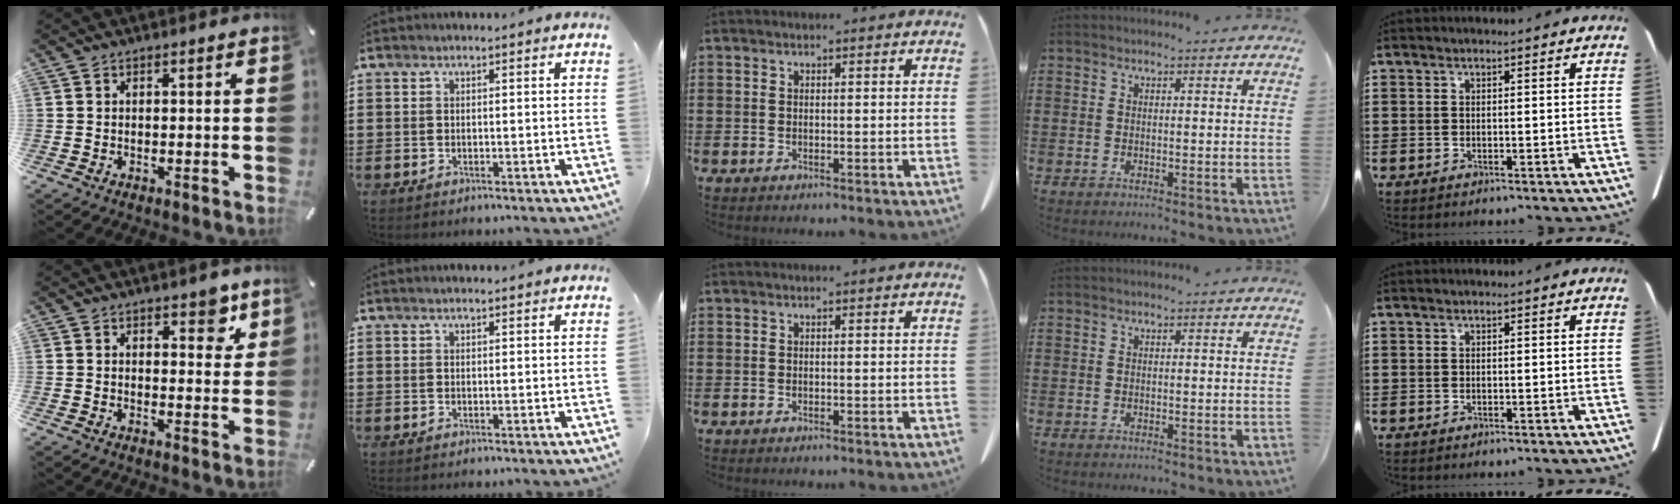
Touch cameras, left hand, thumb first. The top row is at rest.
{"thumb": {"total": 5.7, "force": [3.8, 3.1, 3.0], "torque": [-0.015, -0.024, 0.057]}, "index": {"total": 0.6, "force": [0.5, 0.1, 0.3], "torque": [-0.007, -0.001, 0.010]}}